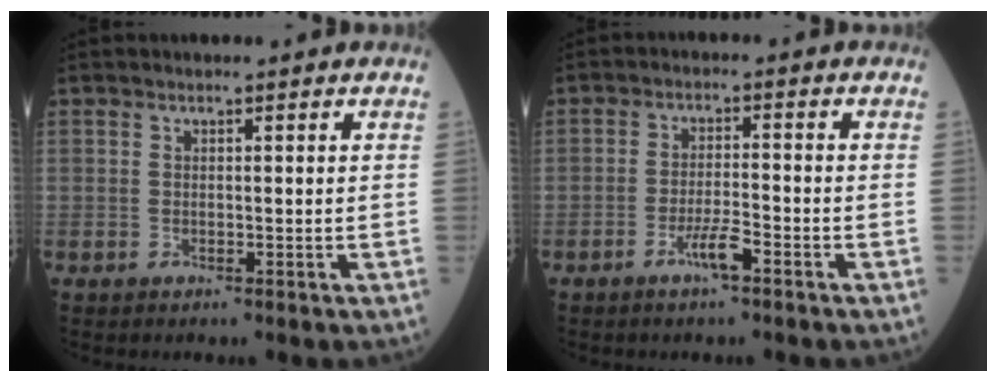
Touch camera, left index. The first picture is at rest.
{"total": 3.7, "force": [-2.4, 0.3, 2.8], "torque": [-0.057, -0.002, -0.046]}